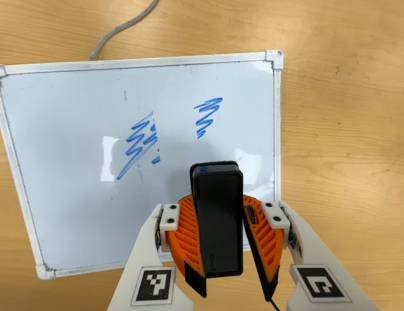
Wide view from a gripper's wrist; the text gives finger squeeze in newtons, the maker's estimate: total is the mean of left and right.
{"total": 9.3, "left": 9.4, "right": 9.2}